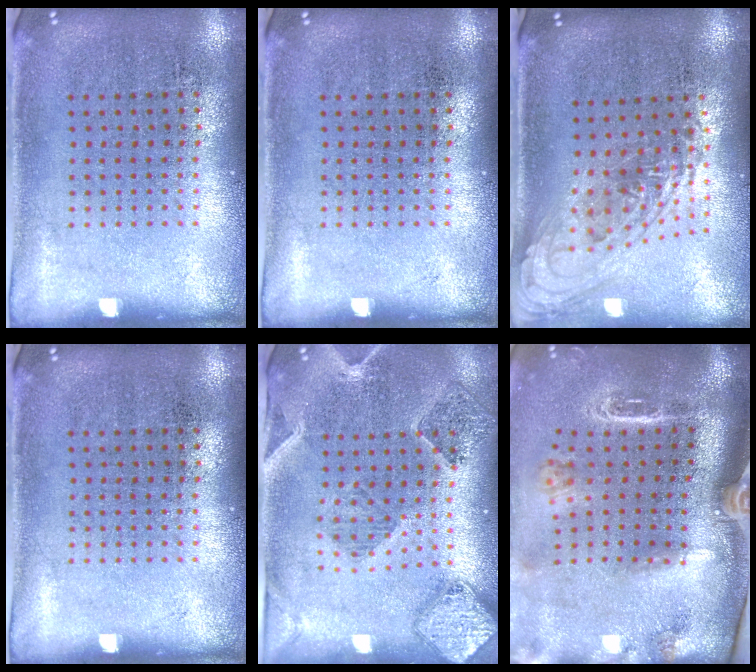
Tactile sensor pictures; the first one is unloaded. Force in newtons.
{"total": 0.0}
{"total": 1.3, "press": 1.2, "slide": 0.5}
{"total": 0.0}
{"total": 1.6, "press": 1.6, "slide": 0.3}
{"total": 2.9, "press": 2.0, "slide": 2.1}